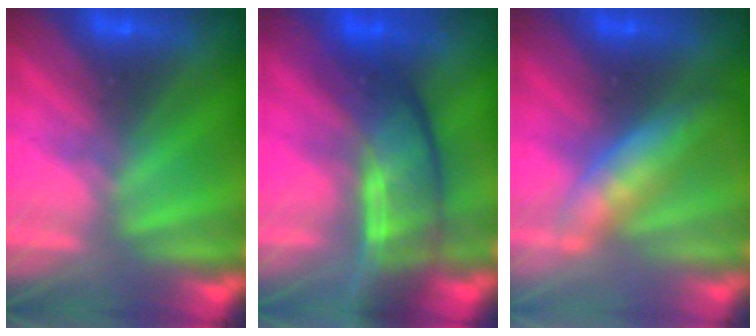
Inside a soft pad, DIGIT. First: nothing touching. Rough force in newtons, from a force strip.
{"total": 7.7}
{"total": 4.4}